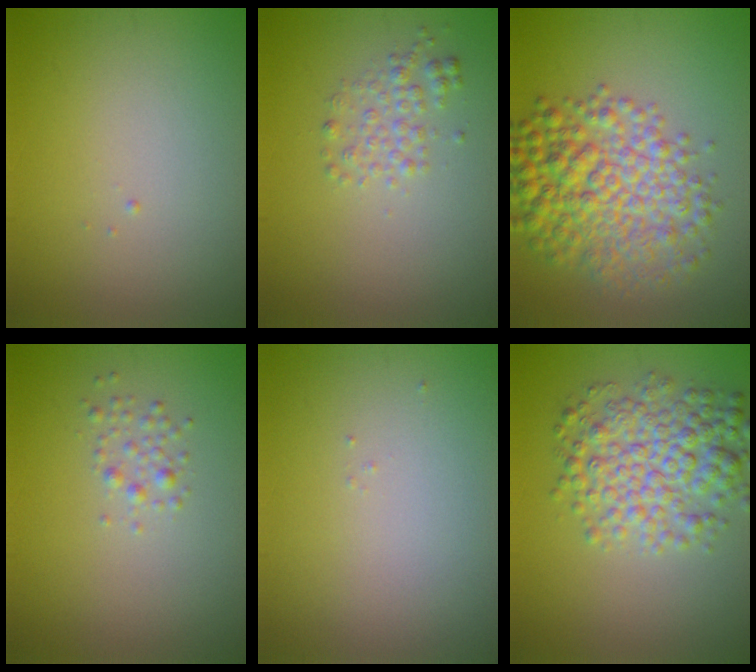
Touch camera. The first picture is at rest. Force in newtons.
{"total": 1.8, "press": 1.8, "slide": 0.0}
{"total": 7.4, "press": 7.4, "slide": 0.1}
{"total": 1.2, "press": 1.2, "slide": 0.0}
{"total": 0.0}
{"total": 5.8, "press": 5.8, "slide": 0.0}